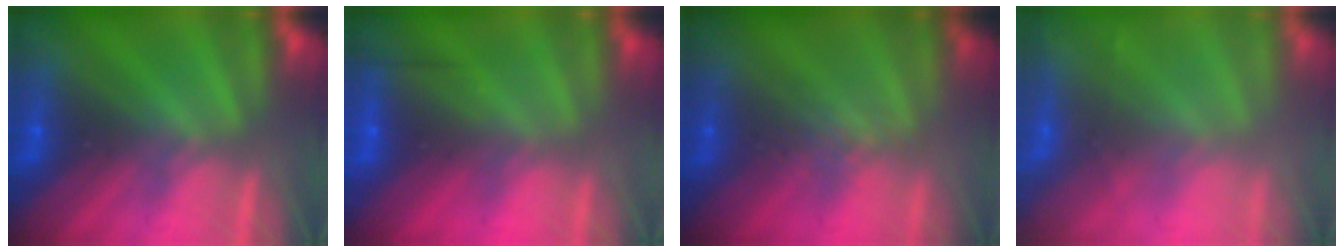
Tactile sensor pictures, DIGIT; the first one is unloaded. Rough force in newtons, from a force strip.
{"total": 2.5}
{"total": 2.6}
{"total": 7.3}